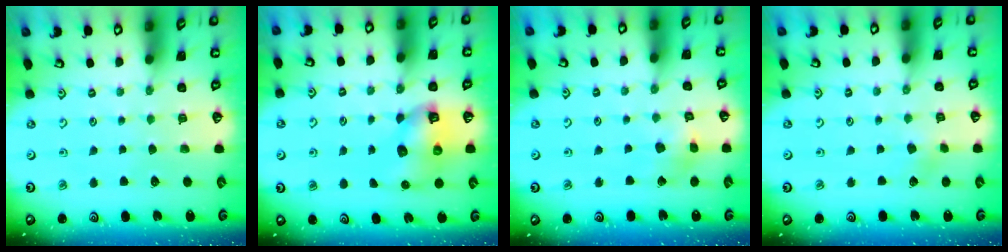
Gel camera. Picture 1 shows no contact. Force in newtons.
{"total": 8.5, "press": 8.4, "slide": 0.9}
{"total": 6.5, "press": 6.5, "slide": 0.4}
{"total": 2.0, "press": 1.9, "slide": 0.3}